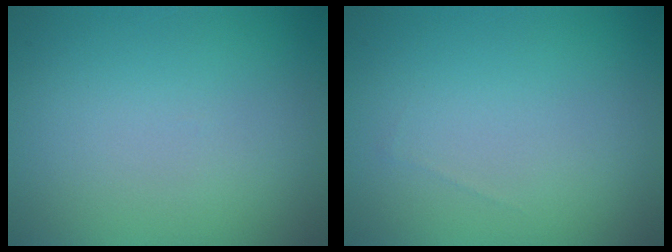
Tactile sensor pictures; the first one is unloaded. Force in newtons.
{"total": 0.0}